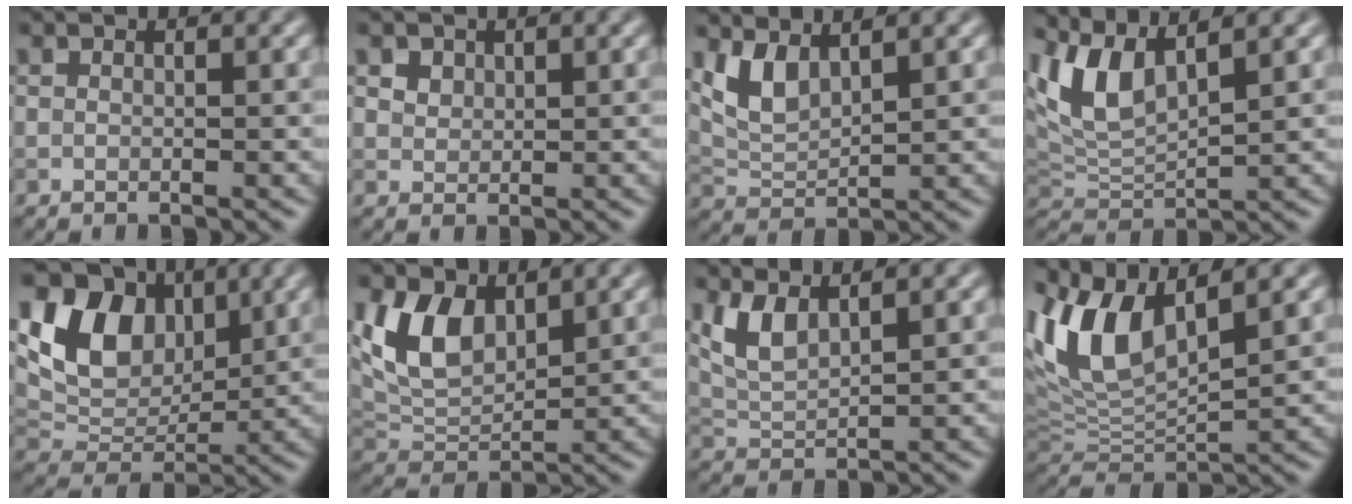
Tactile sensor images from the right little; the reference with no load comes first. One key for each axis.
{"total": 3.0, "fx": 1.9, "fy": 2.0, "fz": 1.3, "tx": -0.039, "ty": 0.004, "tz": 0.035}
{"total": 3.6, "fx": 2.2, "fy": 1.4, "fz": 2.4, "tx": -0.058, "ty": -0.007, "tz": 0.049}
{"total": 5.7, "fx": 3.4, "fy": 1.9, "fz": 4.2, "tx": -0.100, "ty": 0.009, "tz": 0.067}
{"total": 8.8, "fx": 3.3, "fy": 6.1, "fz": 5.3, "tx": -0.101, "ty": -0.006, "tz": 0.059}
{"total": 6.2, "fx": 2.8, "fy": 3.7, "fz": 4.2, "tx": -0.089, "ty": -0.006, "tz": 0.052}
{"total": 3.3, "fx": 2.0, "fy": 1.1, "fz": 2.4, "tx": -0.062, "ty": -0.001, "tz": 0.046}
{"total": 8.4, "fx": 4.0, "fy": 3.3, "fz": 6.7, "tx": -0.148, "ty": 0.013, "tz": 0.075}